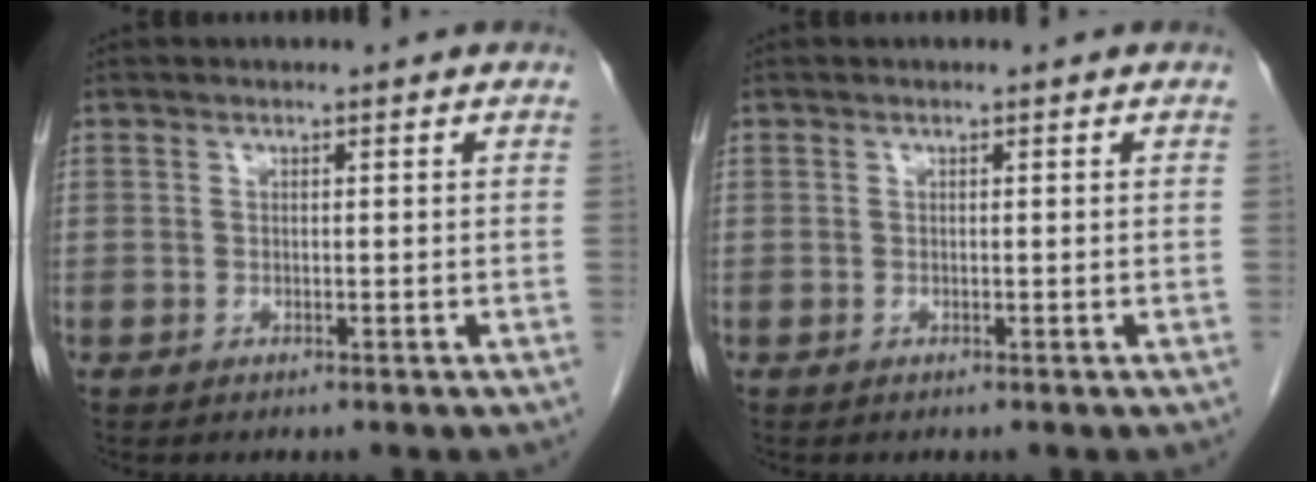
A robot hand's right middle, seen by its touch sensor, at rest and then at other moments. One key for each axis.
{"total": 0.0}